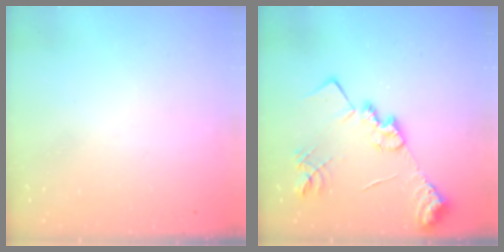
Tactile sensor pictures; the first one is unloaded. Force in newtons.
{"total": 16.1, "press": 16.1, "slide": 1.0}